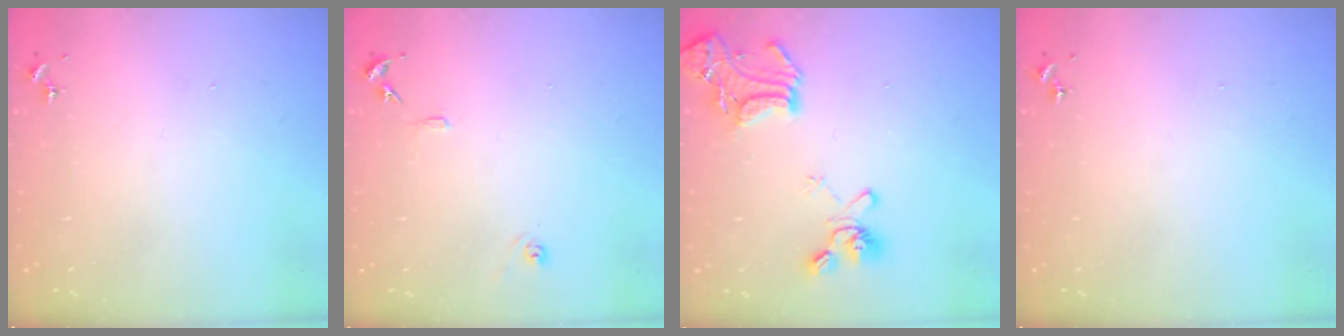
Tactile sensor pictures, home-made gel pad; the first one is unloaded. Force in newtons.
{"total": 7.9, "press": 7.8, "slide": 0.8}
{"total": 18.0, "press": 17.9, "slide": 1.7}
{"total": 0.0}